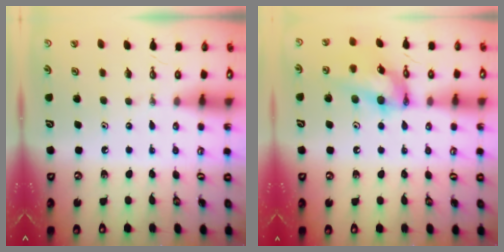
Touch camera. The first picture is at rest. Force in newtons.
{"total": 14.1, "press": 14.0, "slide": 1.3}